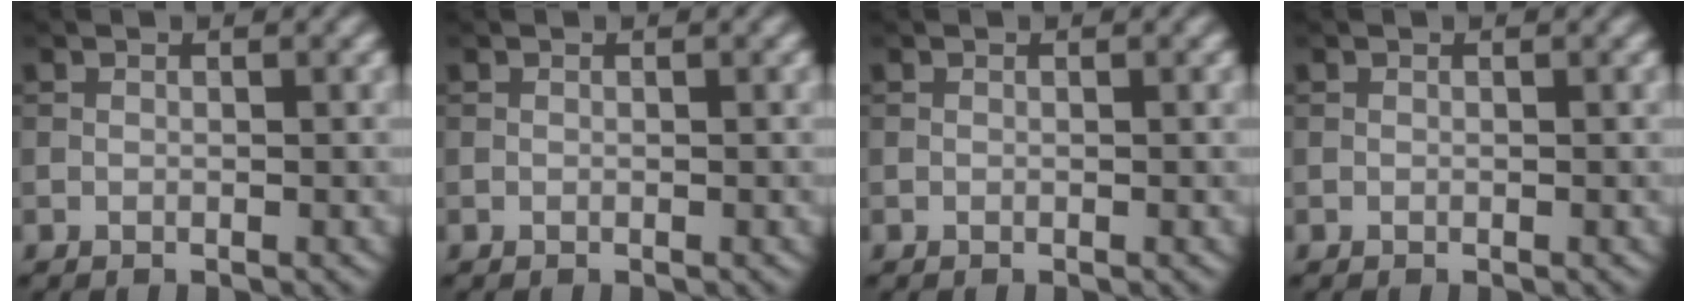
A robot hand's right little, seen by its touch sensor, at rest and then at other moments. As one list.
[{"total": 0.0}, {"total": 0.0}, {"total": 0.0}]